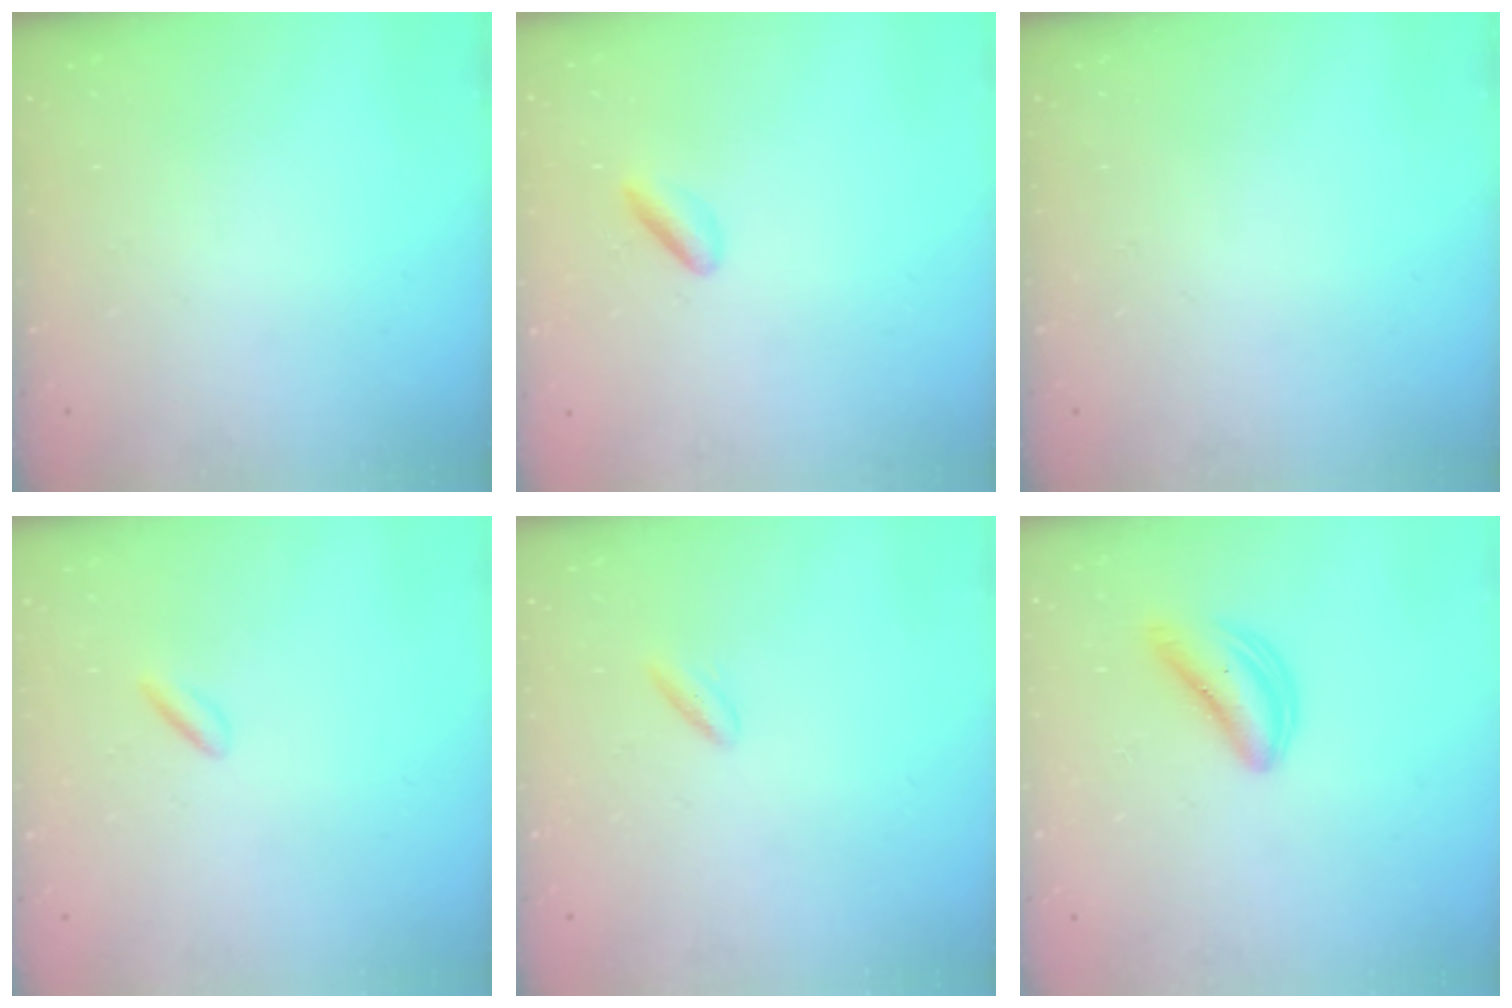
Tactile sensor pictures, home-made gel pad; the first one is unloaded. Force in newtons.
{"total": 2.9, "press": 2.6, "slide": 1.2}
{"total": 0.0}
{"total": 1.7, "press": 1.5, "slide": 0.8}
{"total": 2.4, "press": 2.2, "slide": 1.0}
{"total": 4.5, "press": 4.5, "slide": 0.3}